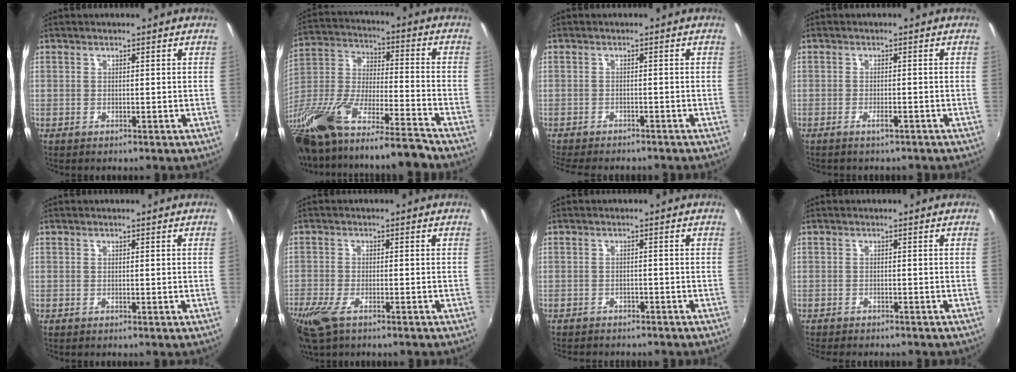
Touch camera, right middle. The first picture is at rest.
{"total": 24.9, "force": [-19.0, 3.6, 15.7], "torque": [-0.303, -0.056, -0.339]}
{"total": 8.5, "force": [-7.5, 1.9, 3.4], "torque": [-0.084, -0.021, -0.115]}
{"total": 1.7, "force": [-1.4, 0.3, 0.8], "torque": [-0.019, 0.001, -0.021]}
{"total": 0.0}
{"total": 8.7, "force": [-5.8, 3.0, 5.8], "torque": [-0.143, -0.032, -0.109]}
{"total": 5.2, "force": [-4.7, 1.6, 1.5], "torque": [-0.041, -0.012, -0.068]}
{"total": 4.9, "force": [-4.5, 0.9, 1.8], "torque": [-0.047, -0.017, -0.069]}